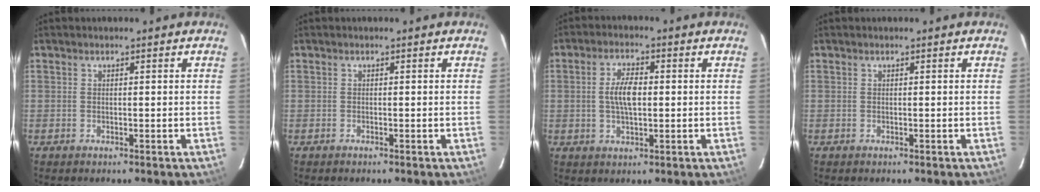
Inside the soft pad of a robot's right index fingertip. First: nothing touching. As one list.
[{"total": 0.0}, {"total": 5.7, "force": [0.1, 2.4, 5.1], "torque": [-0.099, 0.006, 0.004]}, {"total": 0.0}]